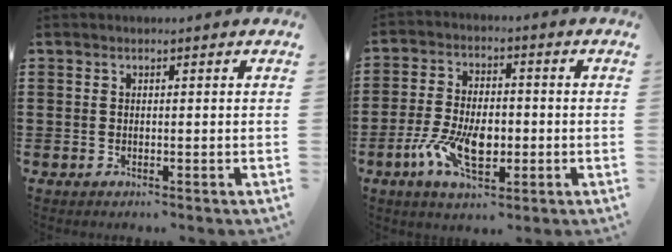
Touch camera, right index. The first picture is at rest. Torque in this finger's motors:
{"motor_torque": [2.14, 0.00, 0.78, 0.21]}